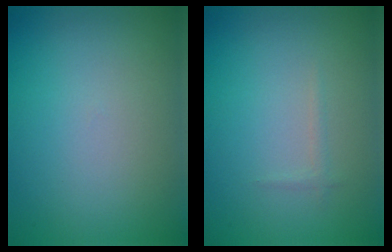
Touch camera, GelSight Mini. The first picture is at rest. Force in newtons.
{"total": 0.5, "press": 0.5, "slide": 0.1}